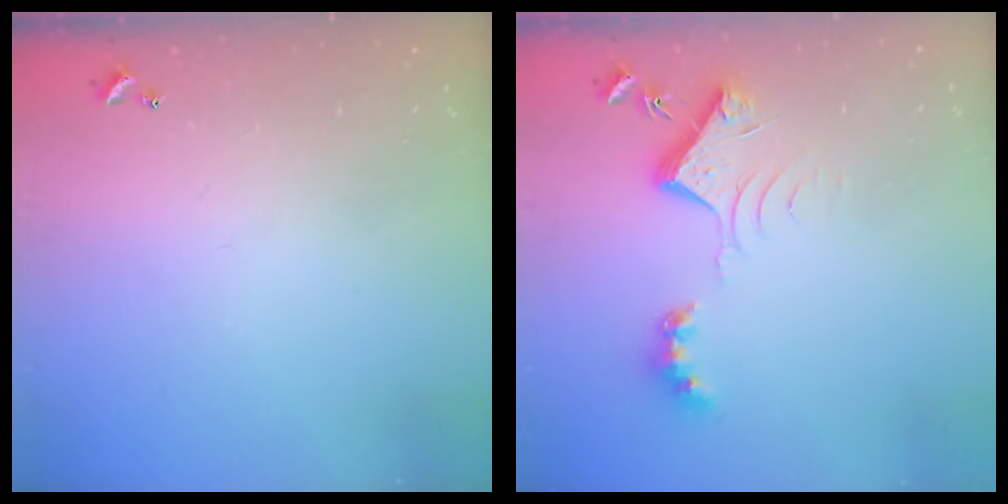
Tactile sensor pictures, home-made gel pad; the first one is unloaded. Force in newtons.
{"total": 7.5, "press": 7.5, "slide": 0.8}